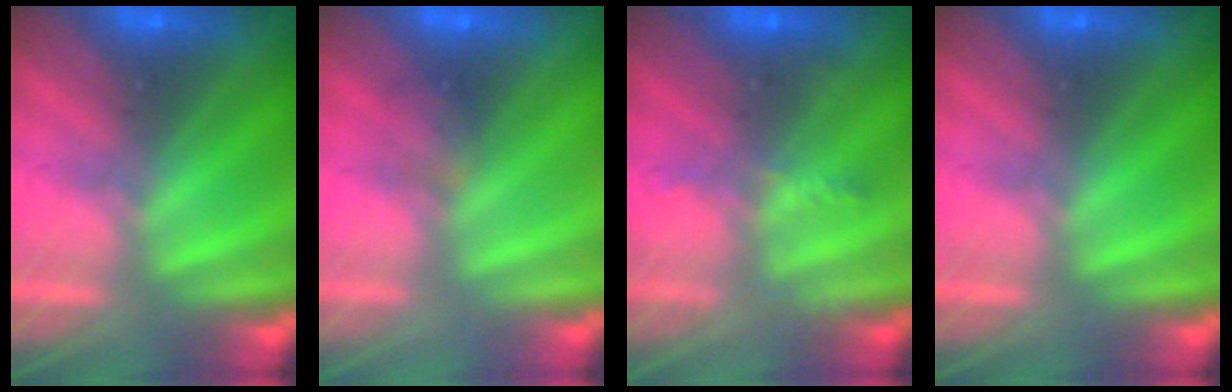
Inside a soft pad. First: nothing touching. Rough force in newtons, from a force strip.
{"total": 1.3}
{"total": 2.3}
{"total": 0.0}